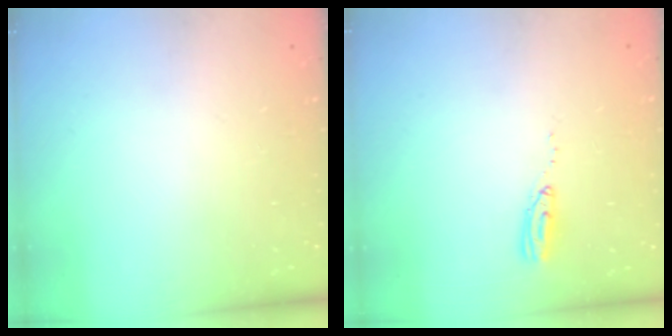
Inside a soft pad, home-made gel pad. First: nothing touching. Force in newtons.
{"total": 5.4, "press": 5.4, "slide": 0.3}